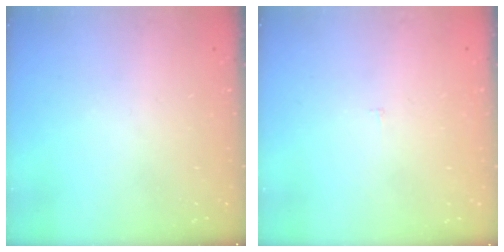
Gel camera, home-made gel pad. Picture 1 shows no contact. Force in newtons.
{"total": 1.8, "press": 1.8, "slide": 0.1}